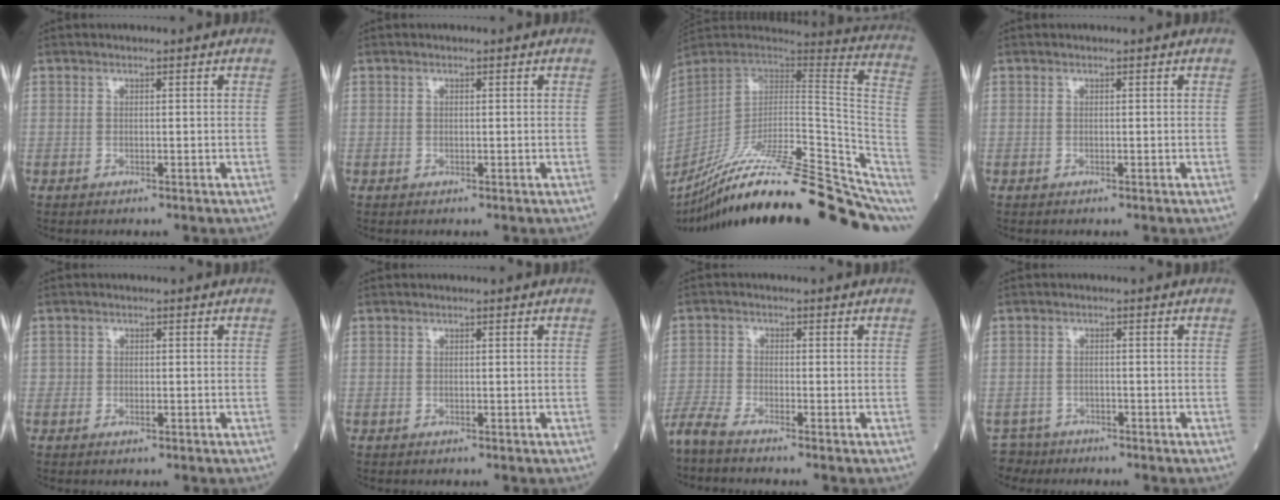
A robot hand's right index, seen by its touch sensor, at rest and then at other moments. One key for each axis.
{"total": 0.0}
{"total": 31.1, "fx": -24.4, "fy": 2.3, "fz": 19.2, "tx": -0.204, "ty": -0.019, "tz": -0.368}
{"total": 0.0}
{"total": 1.1, "fx": -0.4, "fy": 0.7, "fz": 0.8, "tx": -0.012, "ty": -0.001, "tz": -0.004}
{"total": 0.0}
{"total": 4.7, "fx": -4.3, "fy": -0.6, "fz": 2.0, "tx": -0.040, "ty": -0.013, "tz": -0.085}
{"total": 3.0, "fx": -2.4, "fy": 1.3, "fz": -1.1, "tx": 0.017, "ty": -0.001, "tz": -0.048}